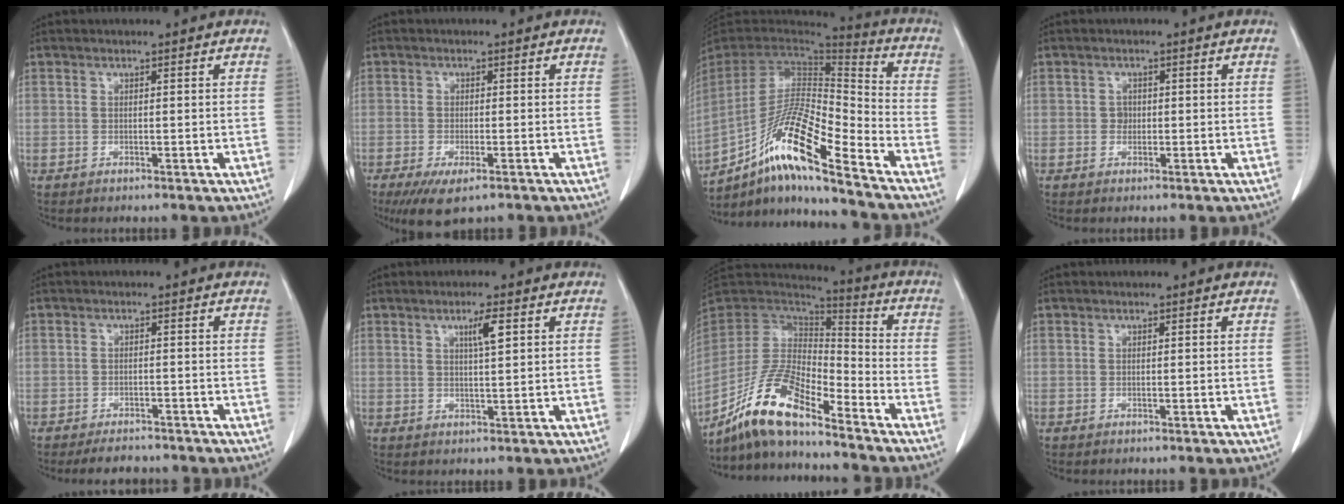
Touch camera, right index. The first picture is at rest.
{"total": 6.2, "force": [-4.0, 1.8, 4.3], "torque": [-0.071, -0.015, -0.063]}
{"total": 17.5, "force": [-11.5, 1.2, 13.2], "torque": [-0.260, -0.009, -0.210]}
{"total": 1.2, "force": [-0.1, 1.1, 0.5], "torque": [-0.006, 0.003, -0.001]}
{"total": 3.6, "force": [-3.1, 1.5, 0.7], "torque": [-0.014, 0.000, -0.045]}
{"total": 3.2, "force": [1.4, 0.1, 2.9], "torque": [-0.050, -0.002, 0.023]}
{"total": 13.6, "force": [-10.3, 3.1, 8.4], "torque": [-0.171, 0.008, -0.193]}
{"total": 0.0}